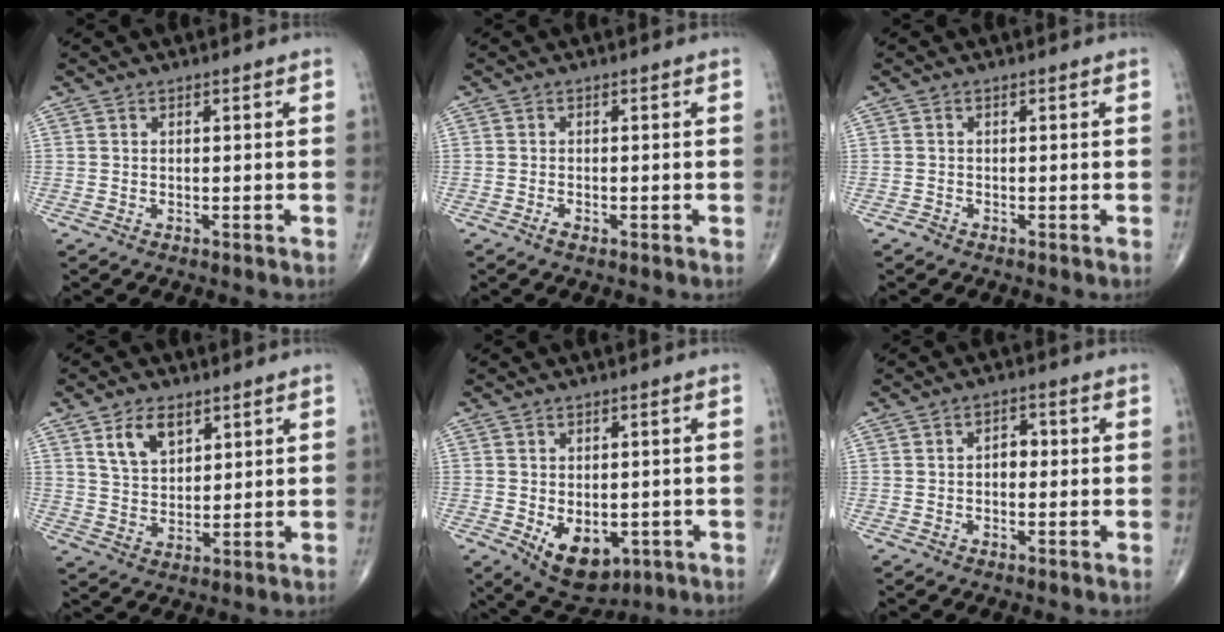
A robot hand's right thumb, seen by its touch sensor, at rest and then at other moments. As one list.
[{"total": 1.1, "force": [-0.6, 0.5, 0.7], "torque": [-0.018, -0.002, -0.015]}, {"total": 0.7, "force": [-0.6, 0.4, 0.0], "torque": [-0.003, 0.000, -0.017]}, {"total": 7.2, "force": [3.8, 4.2, 4.4], "torque": [-0.063, -0.023, 0.076]}, {"total": 9.5, "force": [-2.9, 6.0, 6.8], "torque": [-0.078, -0.005, -0.027]}, {"total": 3.0, "force": [-0.1, 2.0, 2.2], "torque": [-0.024, 0.013, -0.006]}]